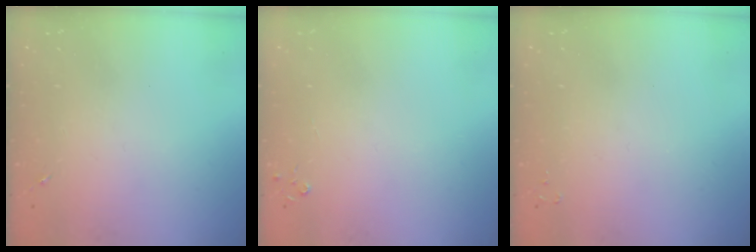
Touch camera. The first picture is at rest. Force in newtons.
{"total": 2.8, "press": 2.8, "slide": 0.3}
{"total": 2.0, "press": 2.0, "slide": 0.3}